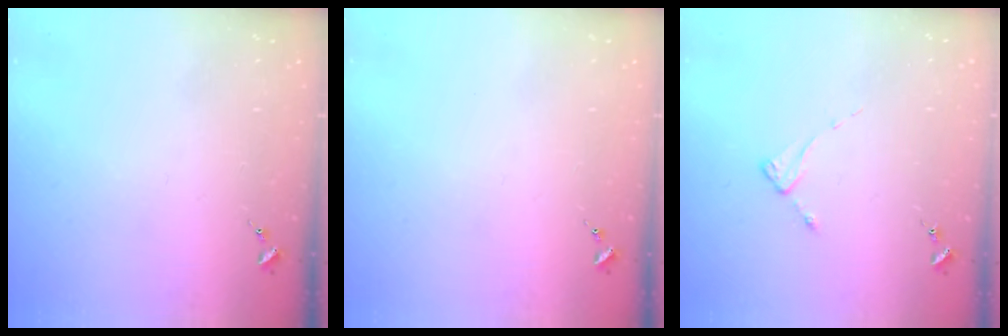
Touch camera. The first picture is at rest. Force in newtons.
{"total": 0.0}
{"total": 2.3, "press": 2.3, "slide": 0.3}